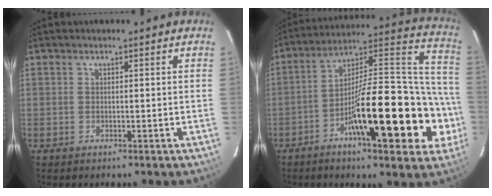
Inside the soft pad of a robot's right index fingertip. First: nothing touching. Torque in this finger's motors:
{"motor_torque": [1.50, -0.64, 1.06, 0.21]}